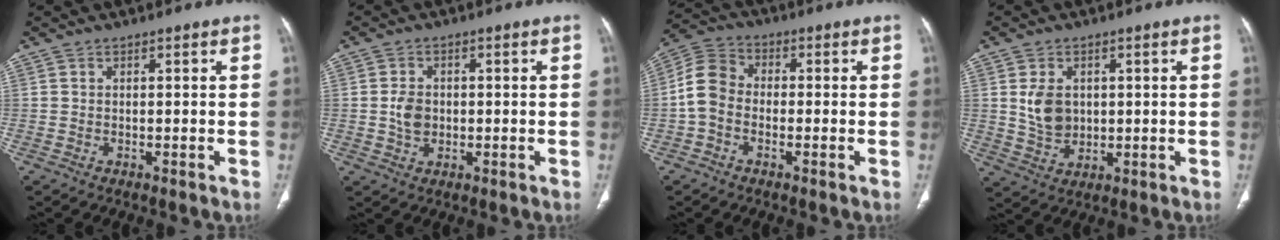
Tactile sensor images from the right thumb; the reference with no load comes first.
{"total": 4.1, "force": [-0.1, 3.2, 2.6], "torque": [-0.041, 0.002, -0.002]}
{"total": 7.5, "force": [-1.3, 5.6, 4.8], "torque": [-0.082, 0.026, -0.041]}
{"total": 6.5, "force": [1.1, 4.9, 4.1], "torque": [-0.057, -0.010, 0.033]}